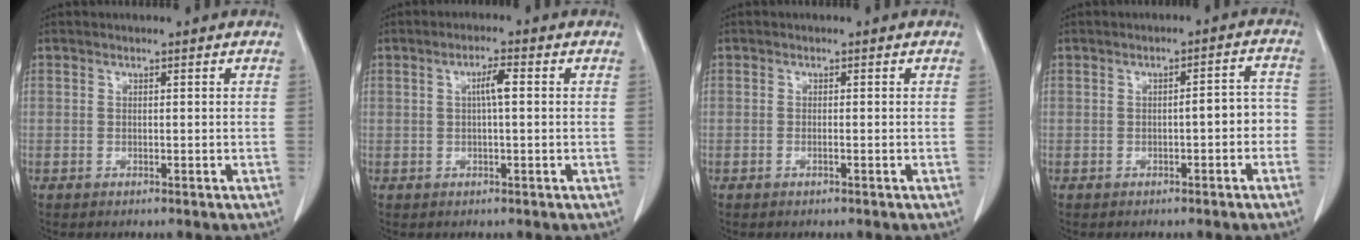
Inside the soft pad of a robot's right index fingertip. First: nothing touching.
{"total": 3.2, "force": [0.4, 0.4, 3.1], "torque": [-0.055, 0.007, 0.006]}
{"total": 0.6, "force": [-0.3, 0.0, 0.5], "torque": [-0.008, 0.001, -0.005]}
{"total": 4.2, "force": [-1.2, 1.4, 3.8], "torque": [-0.046, 0.024, -0.016]}